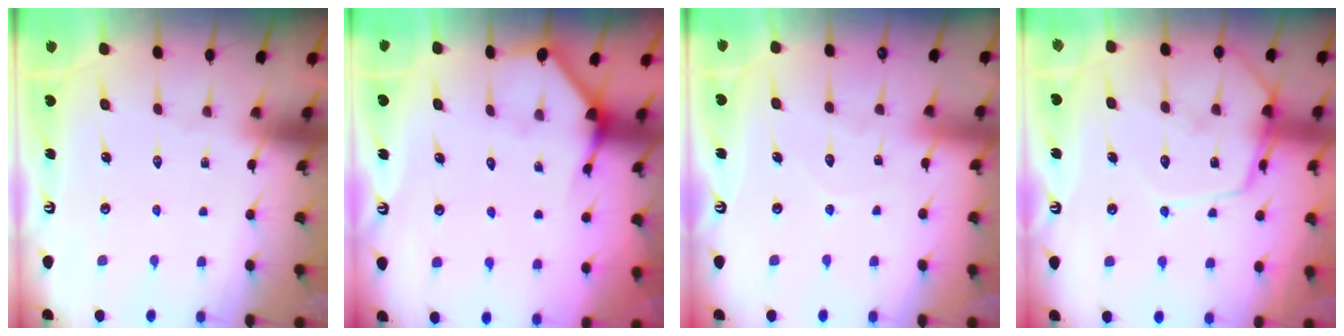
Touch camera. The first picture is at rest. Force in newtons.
{"total": 2.5, "press": 2.5, "slide": 0.2}
{"total": 5.5, "press": 5.5, "slide": 0.4}
{"total": 12.5, "press": 12.4, "slide": 1.0}